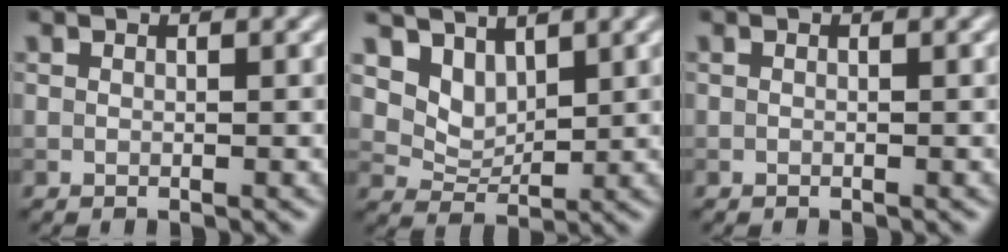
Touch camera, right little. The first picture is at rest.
{"total": 3.4, "force": [2.0, 2.2, 1.7], "torque": [-0.046, -0.014, 0.050]}
{"total": 0.0}